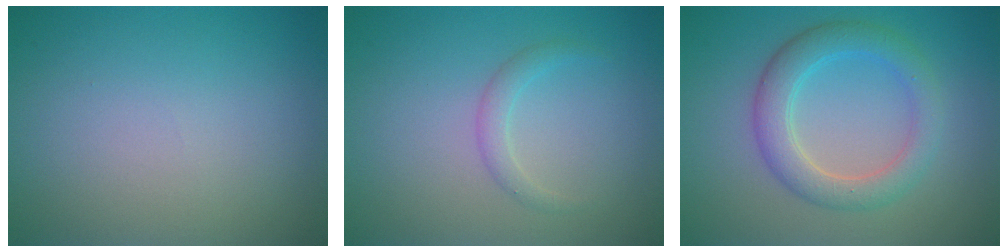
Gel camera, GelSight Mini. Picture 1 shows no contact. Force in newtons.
{"total": 0.9, "press": 0.9, "slide": 0.0}
{"total": 4.1, "press": 4.1, "slide": 0.3}